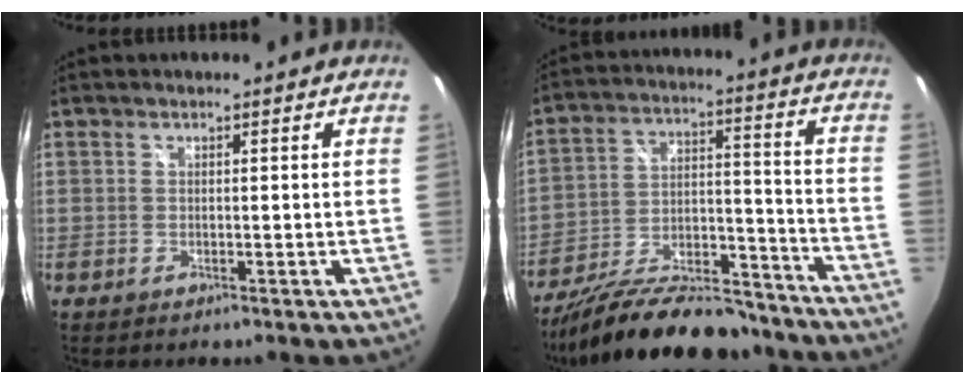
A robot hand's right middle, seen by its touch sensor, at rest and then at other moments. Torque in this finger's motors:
{"motor_torque": [1.08, -1.07, 0.01, 0.02]}